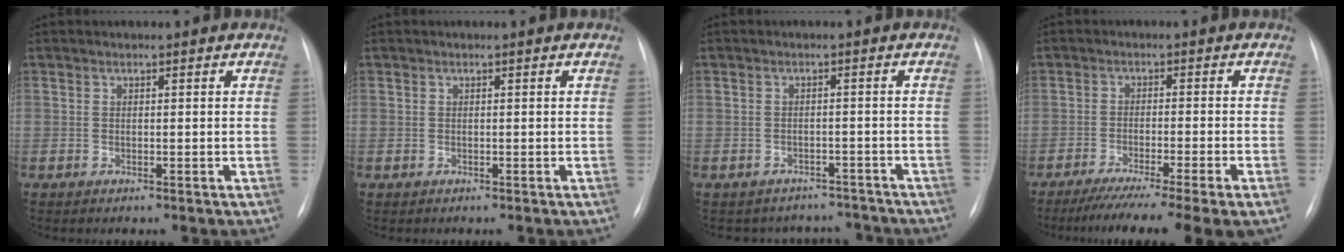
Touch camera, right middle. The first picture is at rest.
{"total": 0.0}
{"total": 7.3, "force": [-6.5, 3.2, -0.6], "torque": [0.016, 0.029, -0.072]}
{"total": 13.3, "force": [-10.1, -0.3, 8.6], "torque": [-0.116, -0.035, -0.152]}